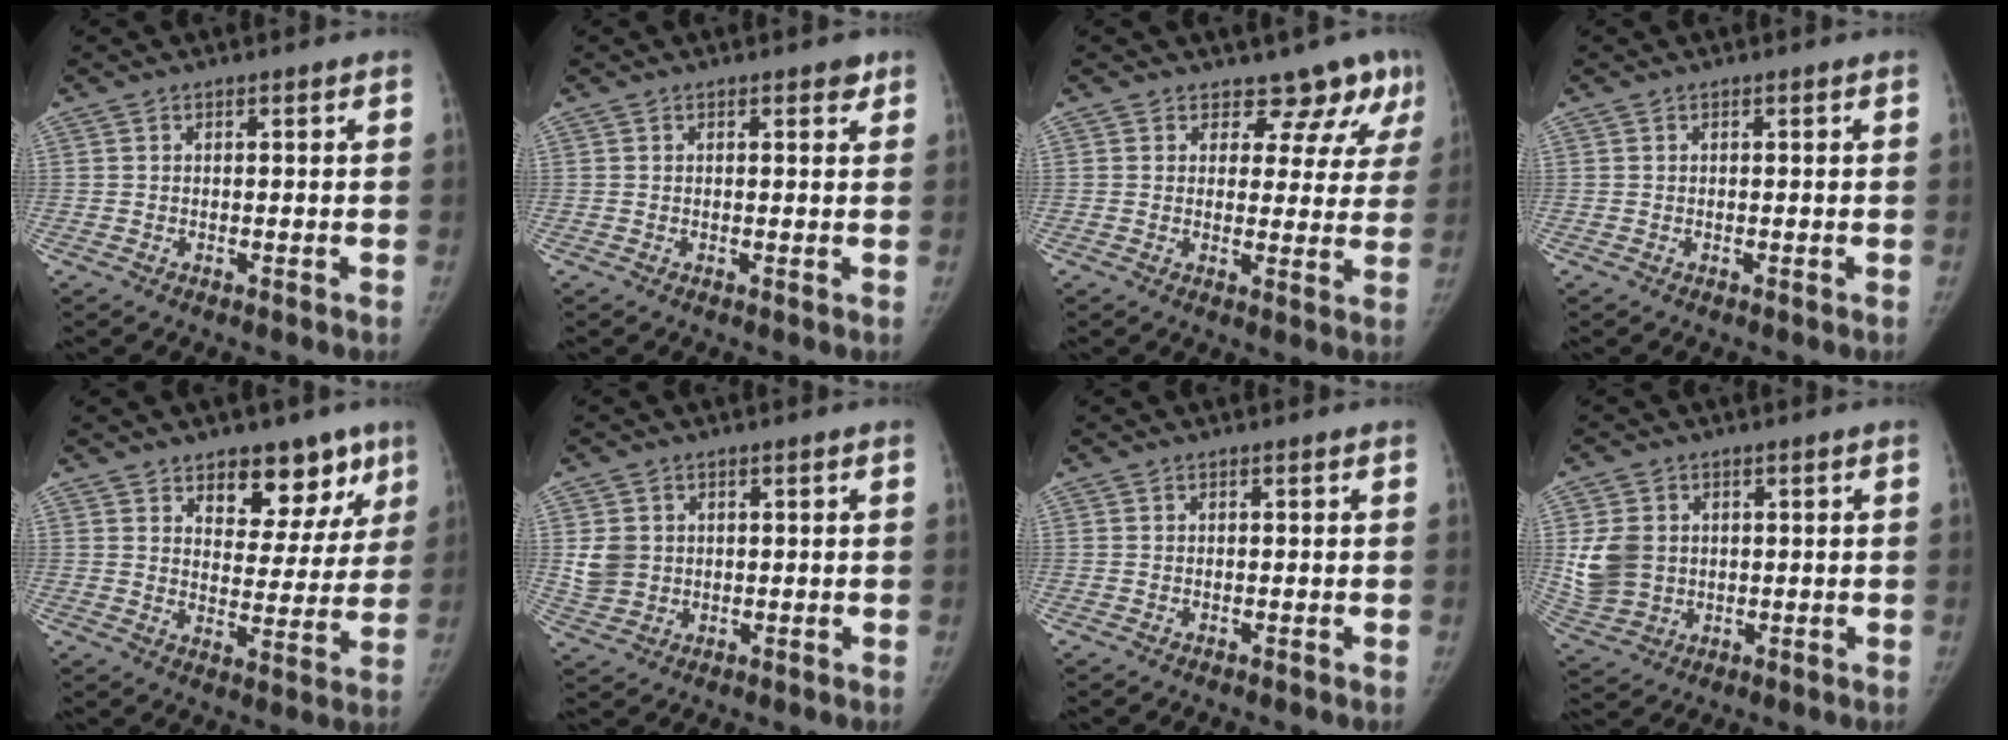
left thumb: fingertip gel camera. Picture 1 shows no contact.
{"total": 1.5, "force": [1.0, 0.8, 0.8], "torque": [0.003, -0.004, 0.008]}
{"total": 8.7, "force": [6.9, 4.9, 2.3], "torque": [0.022, -0.034, 0.061]}
{"total": 0.0}
{"total": 12.2, "force": [7.8, 6.9, 6.3], "torque": [-0.026, -0.042, 0.112]}
{"total": 5.1, "force": [1.0, 4.5, 2.3], "torque": [-0.029, -0.004, 0.029]}
{"total": 0.0}
{"total": 8.7, "force": [1.1, 7.1, 4.8], "torque": [-0.083, -0.003, 0.034]}